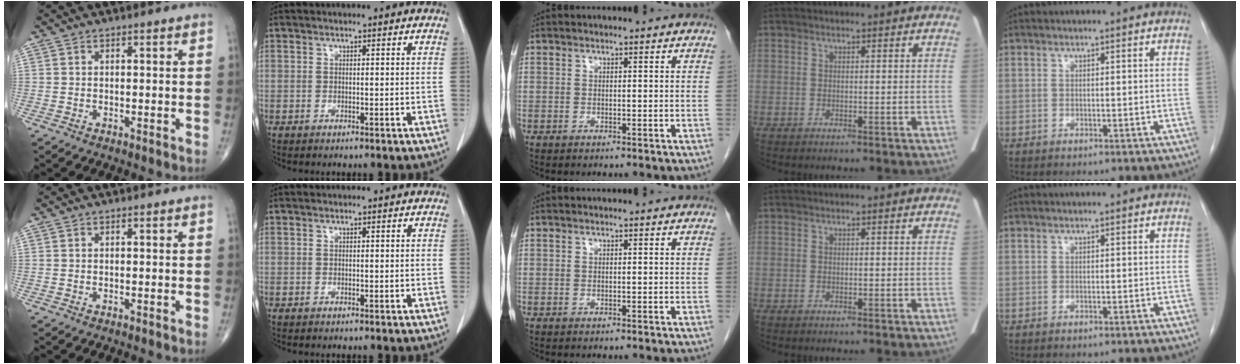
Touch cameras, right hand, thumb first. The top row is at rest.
{}